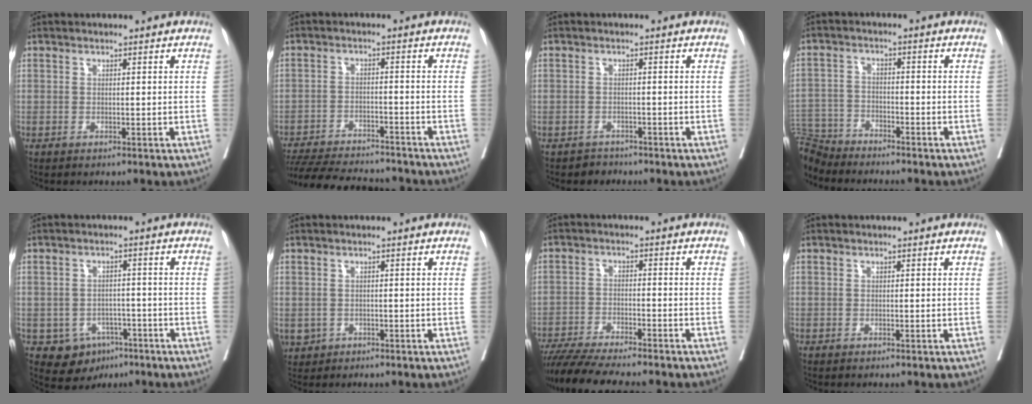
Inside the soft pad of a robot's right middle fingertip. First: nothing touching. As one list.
[{"total": 16.8, "force": [-15.3, 3.2, 6.1], "torque": [-0.135, -0.017, -0.221]}, {"total": 1.8, "force": [-1.5, 1.0, -0.5], "torque": [0.004, 0.003, -0.026]}, {"total": 8.2, "force": [-8.1, 1.4, 0.5], "torque": [-0.012, 0.003, -0.152]}, {"total": 6.0, "force": [-3.1, 4.6, 2.1], "torque": [-0.027, 0.007, -0.036]}, {"total": 3.3, "force": [-1.0, 3.0, 0.7], "torque": [-0.014, 0.001, -0.009]}, {"total": 12.3, "force": [-10.8, 0.9, 5.9], "torque": [-0.085, -0.019, -0.167]}, {"total": 0.0}]